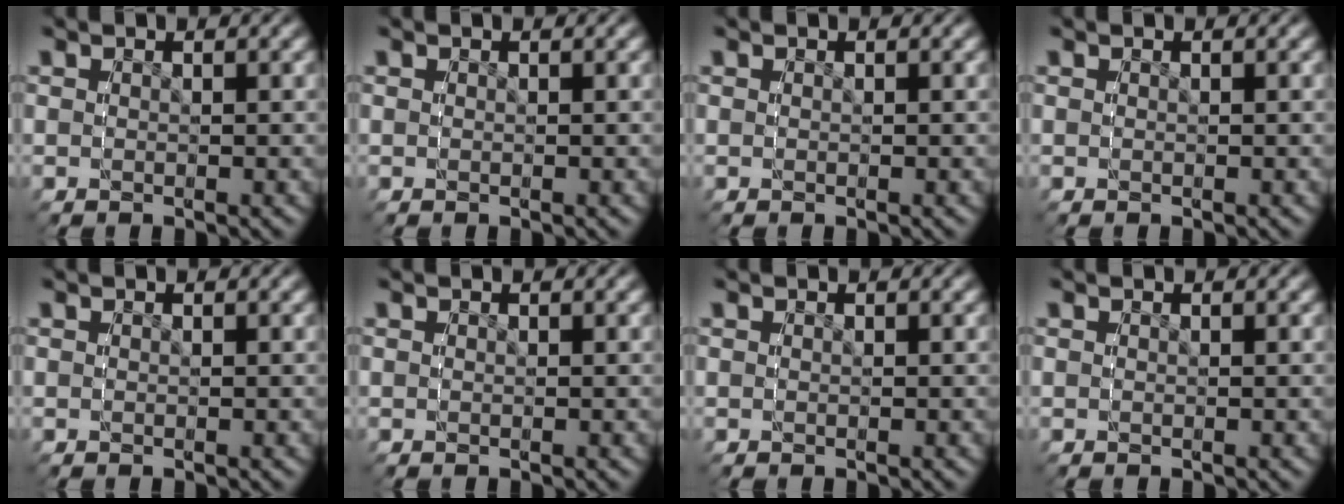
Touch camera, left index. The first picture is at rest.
{"total": 0.0}
{"total": 0.0}
{"total": 0.0}
{"total": 0.0}
{"total": 0.0}
{"total": 0.0}
{"total": 0.0}